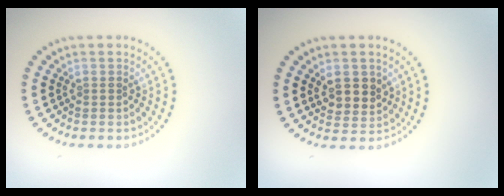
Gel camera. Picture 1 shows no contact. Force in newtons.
{"total": 2.8, "press": 2.7, "slide": 0.9}